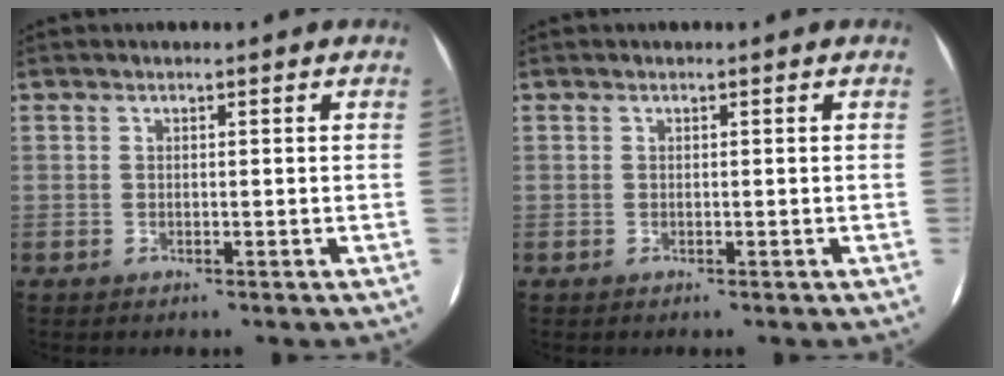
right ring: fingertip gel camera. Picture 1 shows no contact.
{"total": 0.0}